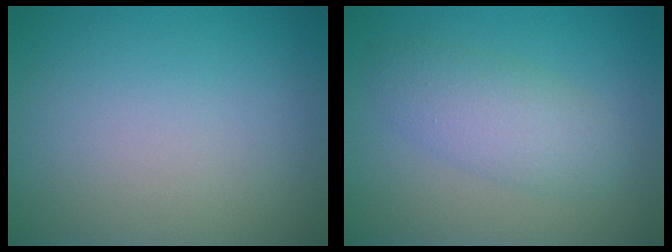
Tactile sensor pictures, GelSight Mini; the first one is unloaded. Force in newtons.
{"total": 3.6, "press": 3.6, "slide": 0.0}